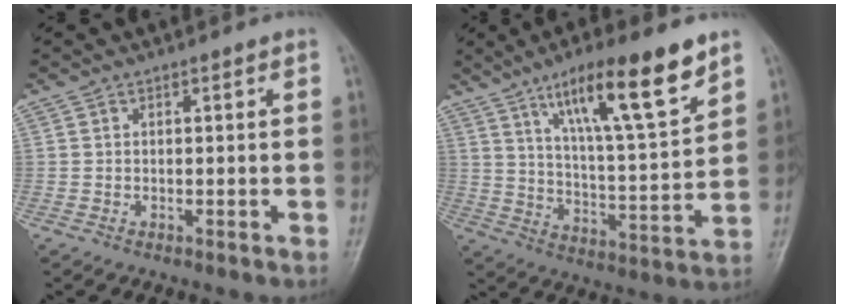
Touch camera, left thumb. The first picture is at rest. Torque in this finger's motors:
{"motor_torque": [1.40, 1.34, 1.76, -1.01, 0.50]}